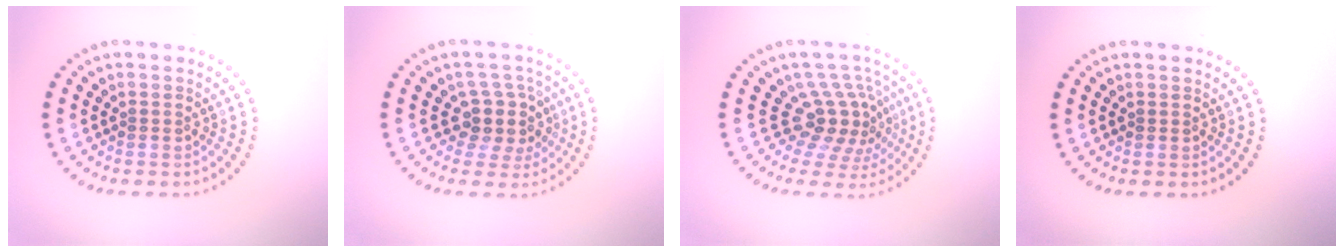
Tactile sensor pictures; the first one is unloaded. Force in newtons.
{"total": 3.3, "press": 2.7, "slide": 1.9}
{"total": 4.3, "press": 2.9, "slide": 3.1}
{"total": 0.0}